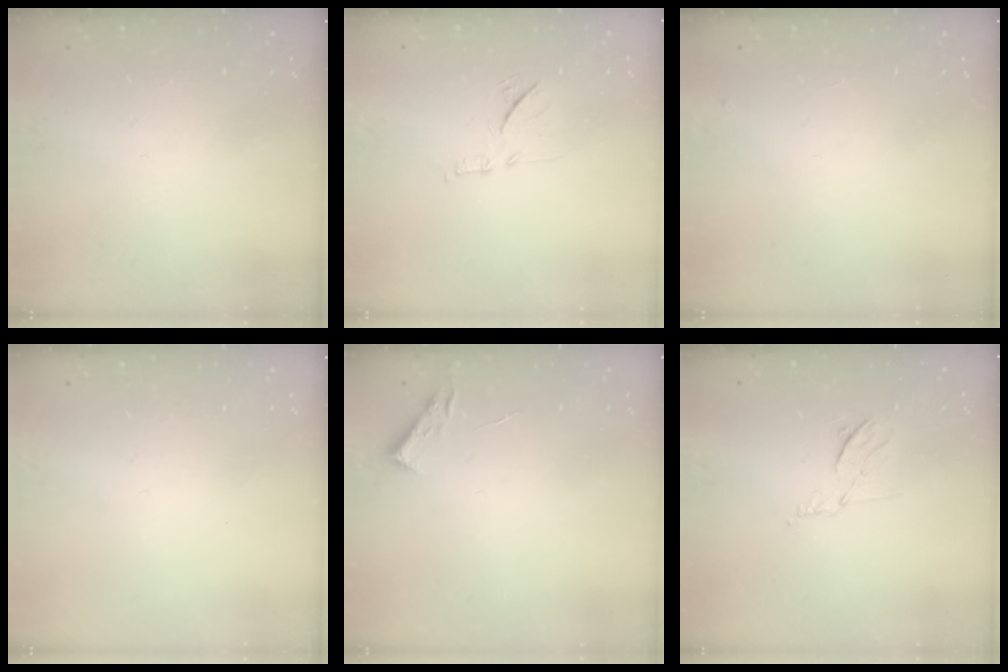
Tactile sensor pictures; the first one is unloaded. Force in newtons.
{"total": 9.6, "press": 9.6, "slide": 0.3}
{"total": 3.8, "press": 3.7, "slide": 0.6}
{"total": 0.0}
{"total": 2.7, "press": 2.7, "slide": 0.4}
{"total": 6.5, "press": 6.4, "slide": 1.0}